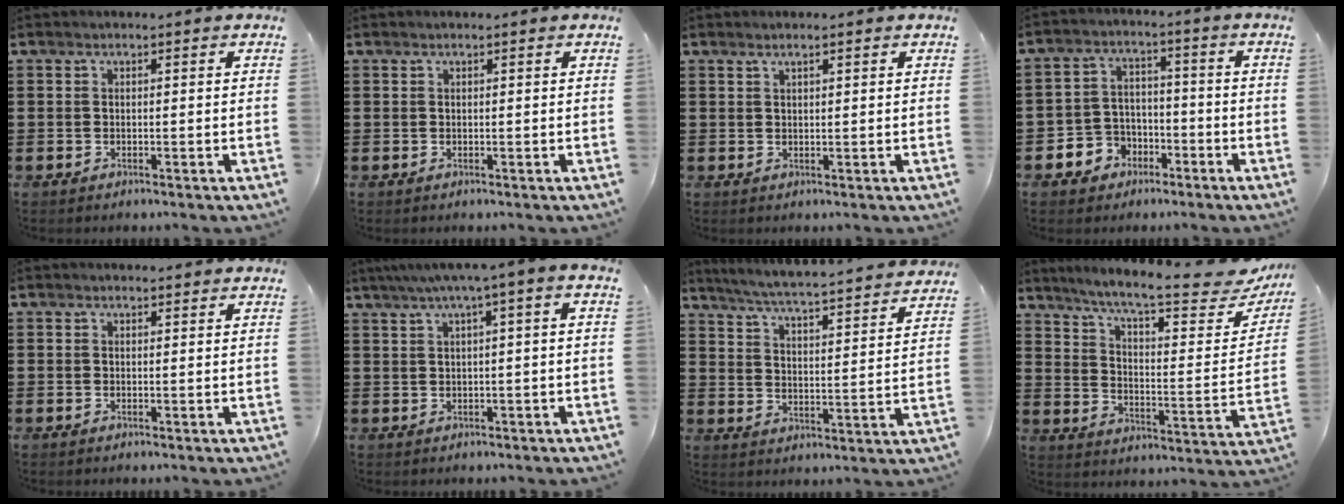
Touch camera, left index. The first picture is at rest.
{"total": 0.0}
{"total": 1.1, "force": [0.8, 0.0, 0.7], "torque": [-0.015, 0.000, 0.015]}
{"total": 4.9, "force": [-3.0, 3.8, 0.7], "torque": [-0.031, 0.011, -0.062]}
{"total": 0.6, "force": [0.6, 0.2, 0.1], "torque": [-0.003, 0.001, 0.012]}
{"total": 3.0, "force": [0.4, -0.3, 3.0], "torque": [-0.056, -0.002, 0.000]}
{"total": 4.9, "force": [4.6, -0.7, 1.6], "torque": [-0.053, -0.041, 0.071]}
{"total": 9.7, "force": [8.1, 0.4, 5.3], "torque": [-0.116, -0.055, 0.132]}